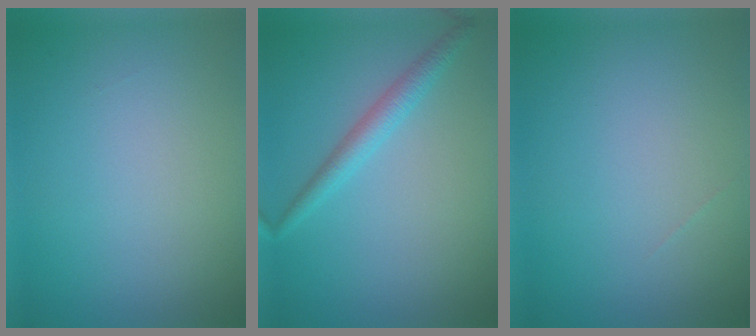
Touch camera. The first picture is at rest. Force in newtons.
{"total": 2.2, "press": 2.2, "slide": 0.1}
{"total": 0.0}